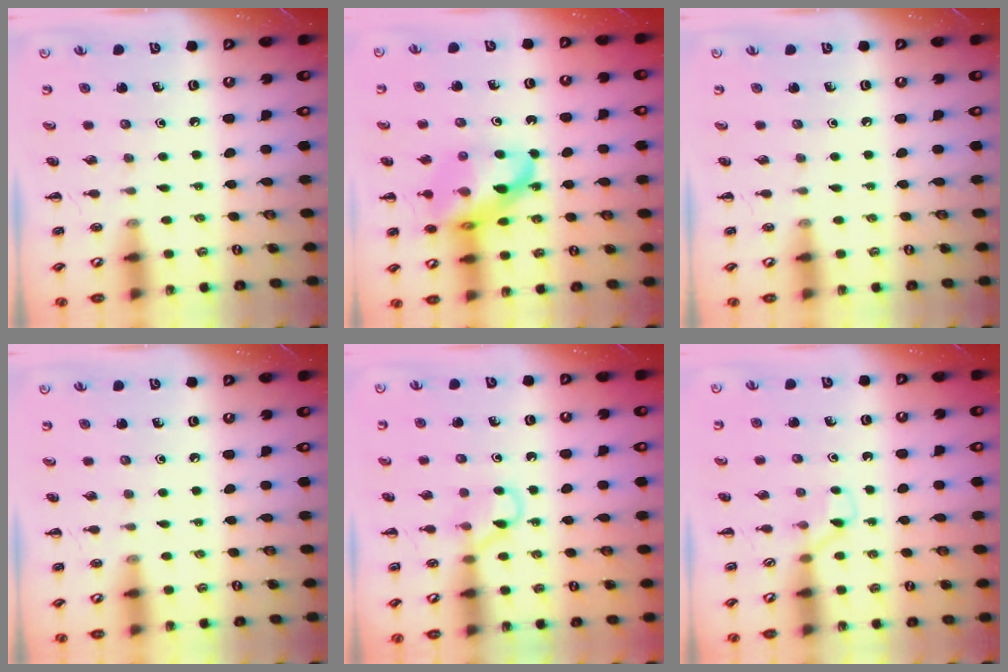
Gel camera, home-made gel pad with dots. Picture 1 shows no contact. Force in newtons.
{"total": 18.3, "press": 18.0, "slide": 3.6}
{"total": 0.0}
{"total": 0.0}
{"total": 4.0, "press": 3.8, "slide": 1.1}
{"total": 2.1, "press": 2.0, "slide": 0.8}